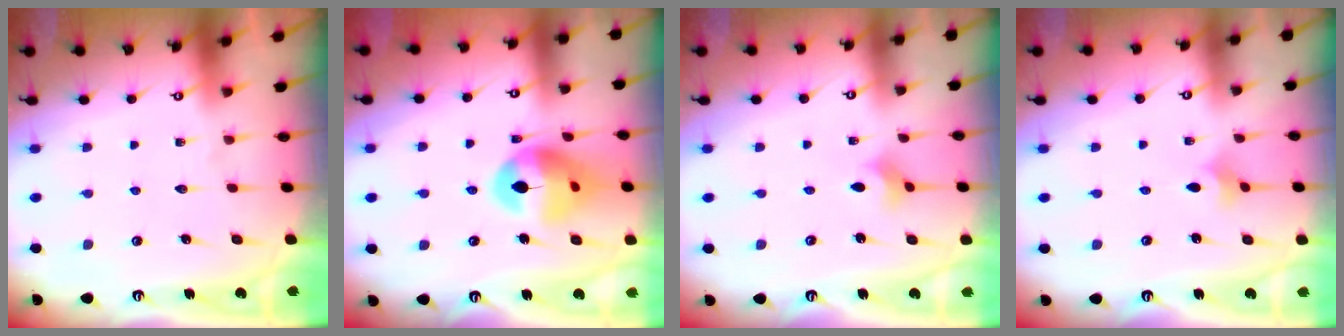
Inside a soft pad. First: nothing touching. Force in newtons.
{"total": 14.7, "press": 14.6, "slide": 1.8}
{"total": 2.1, "press": 2.0, "slide": 0.5}
{"total": 2.1, "press": 2.0, "slide": 0.6}